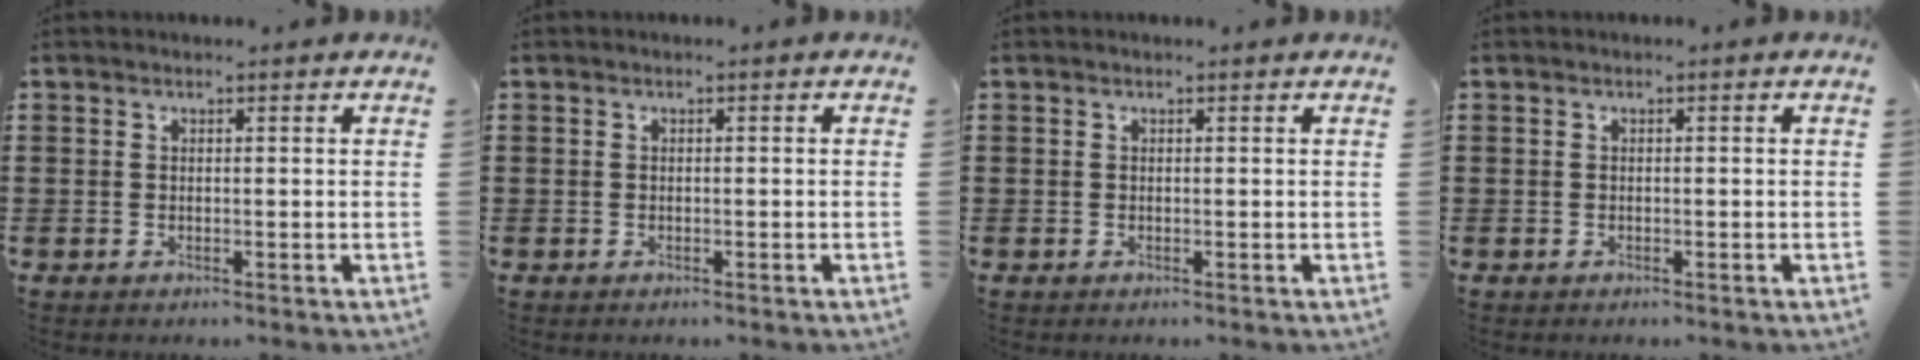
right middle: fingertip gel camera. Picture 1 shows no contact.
{"total": 0.0}
{"total": 0.0}
{"total": 0.0}